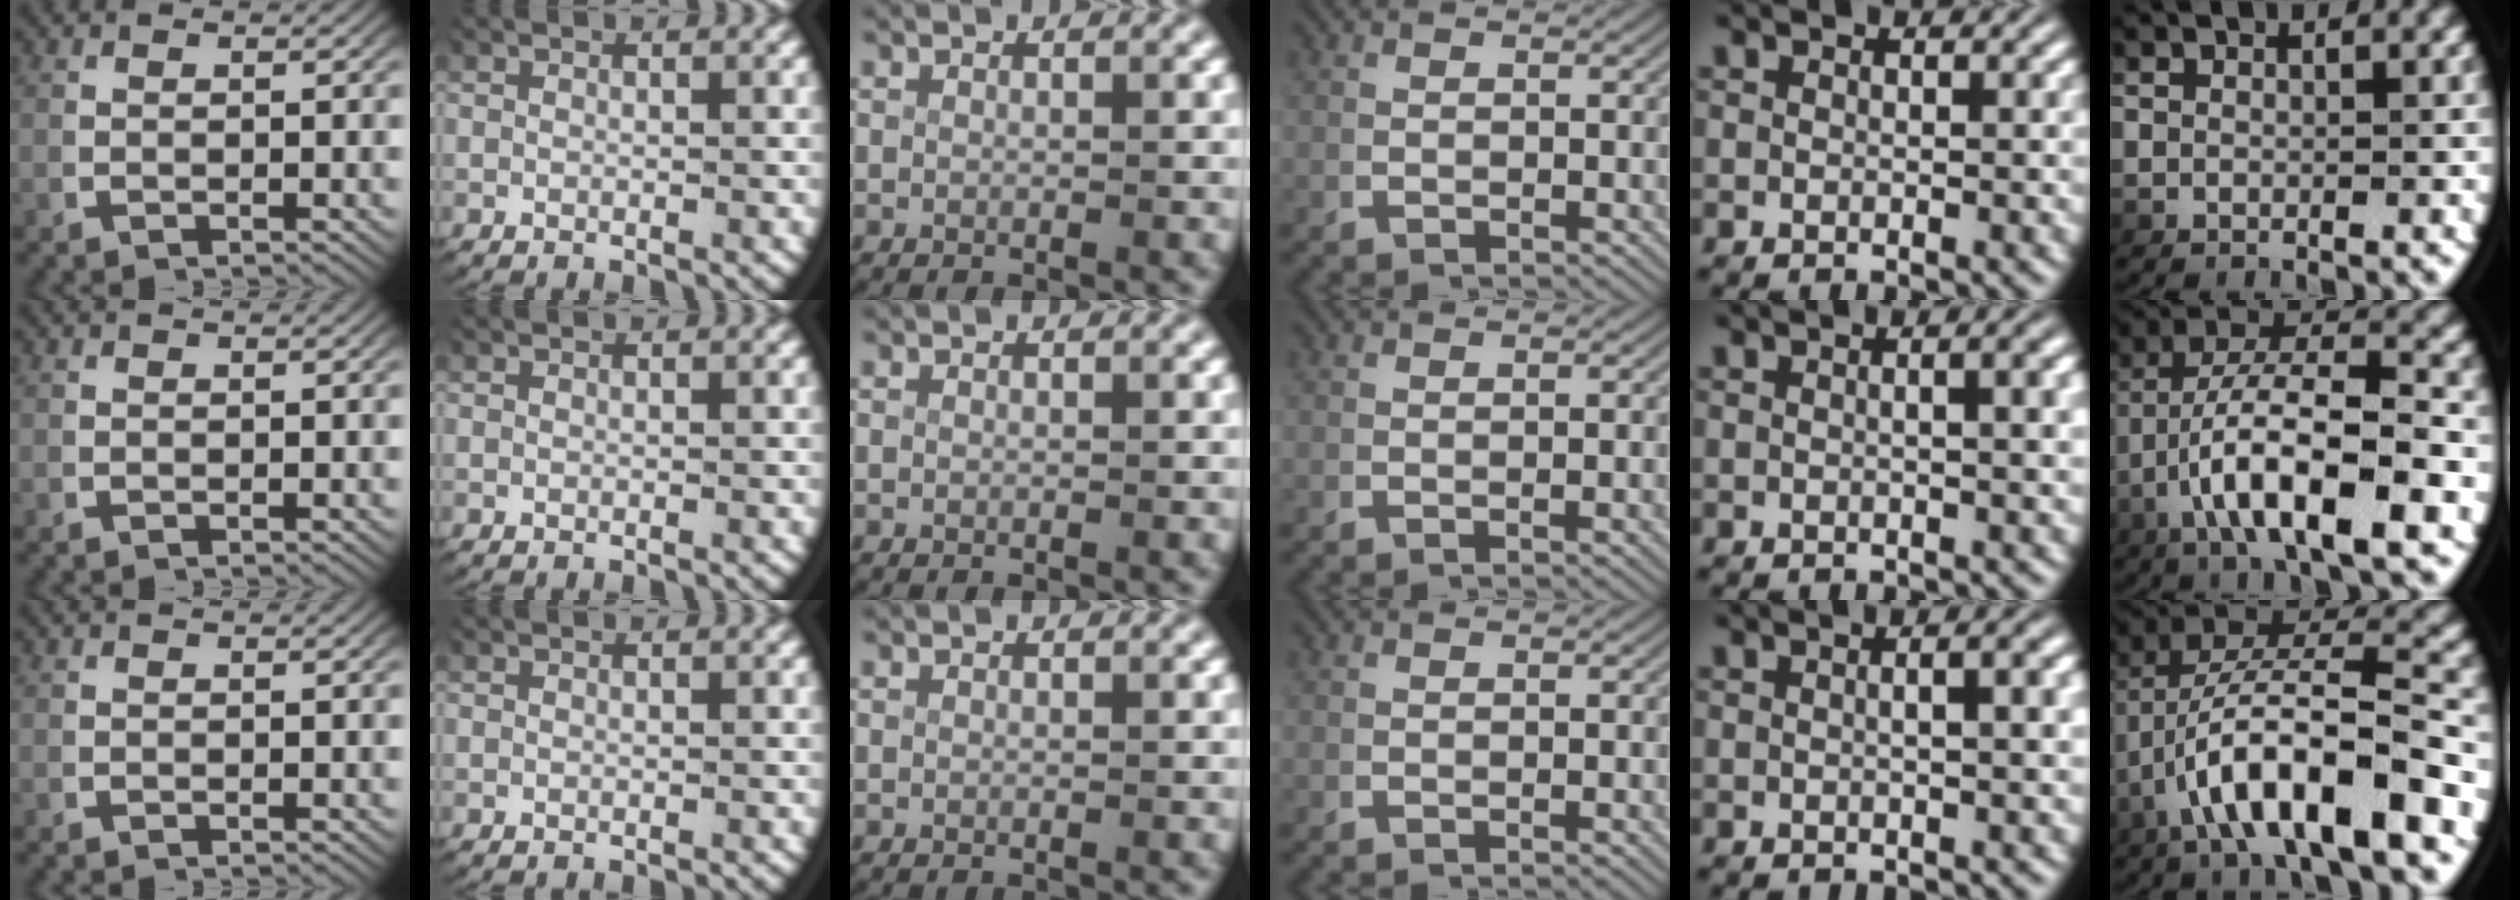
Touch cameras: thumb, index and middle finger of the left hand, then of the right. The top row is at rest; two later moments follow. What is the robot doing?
{"motion": "lift_and_place", "object": "ribbon"}